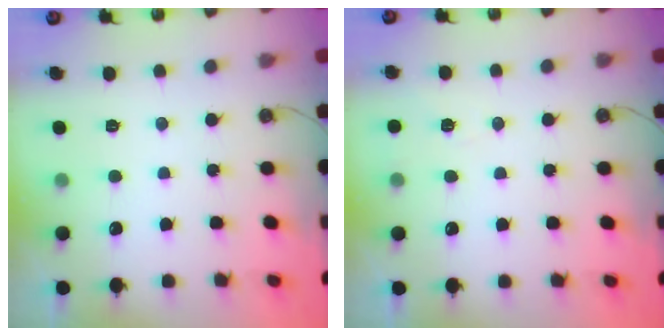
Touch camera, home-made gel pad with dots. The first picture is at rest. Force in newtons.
{"total": 5.1, "press": 4.9, "slide": 1.4}